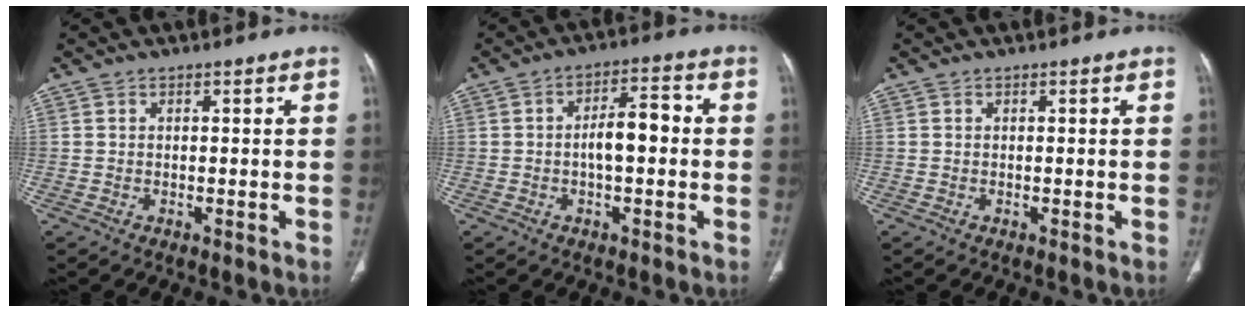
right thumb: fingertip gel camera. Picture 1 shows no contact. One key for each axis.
{"total": 7.0, "fx": -0.4, "fy": 3.1, "fz": 6.3, "tx": -0.096, "ty": 0.025, "tz": -0.014}
{"total": 0.0}